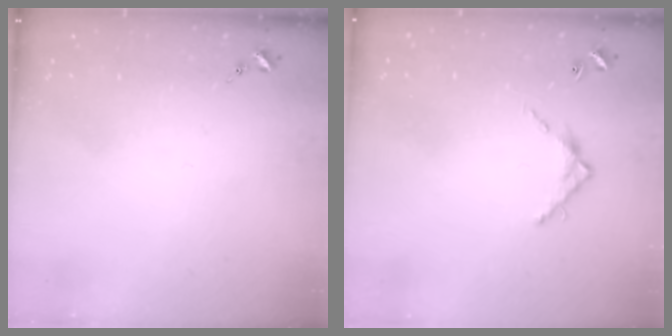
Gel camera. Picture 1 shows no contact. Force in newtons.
{"total": 7.0, "press": 7.0, "slide": 0.2}